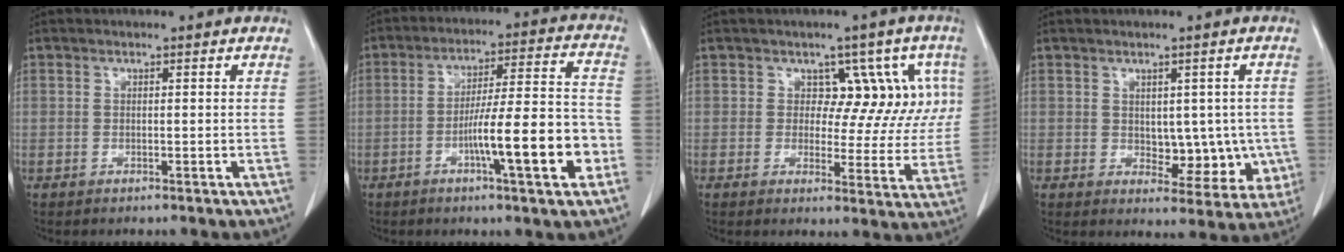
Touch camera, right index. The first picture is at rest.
{"total": 13.8, "force": [-4.7, 1.0, 12.9], "torque": [-0.202, 0.009, -0.072]}
{"total": 7.6, "force": [2.6, 5.9, 4.1], "torque": [-0.010, 0.016, 0.028]}
{"total": 7.3, "force": [-0.3, 4.6, 5.6], "torque": [-0.047, 0.005, 0.010]}